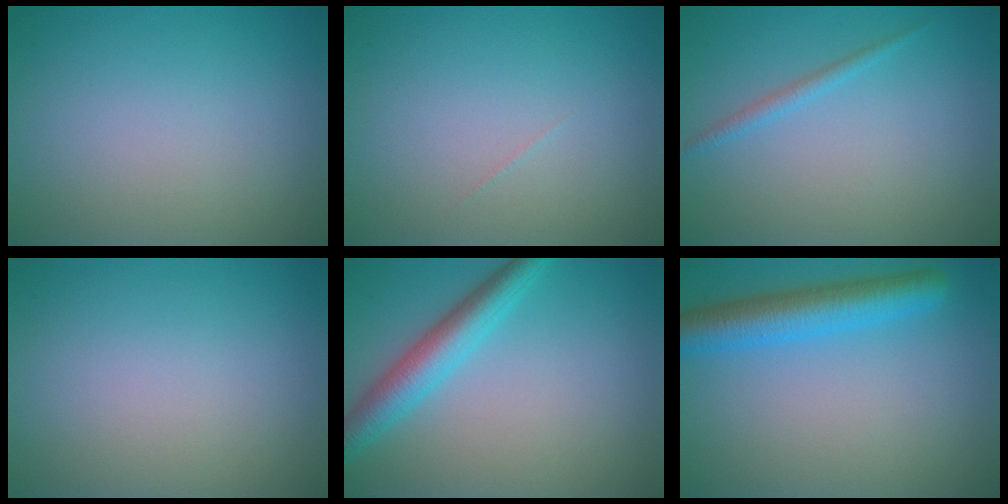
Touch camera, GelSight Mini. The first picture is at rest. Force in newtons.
{"total": 0.0}
{"total": 1.1, "press": 1.1, "slide": 0.1}
{"total": 0.0}
{"total": 4.2, "press": 4.2, "slide": 0.1}
{"total": 5.2, "press": 5.2, "slide": 0.2}